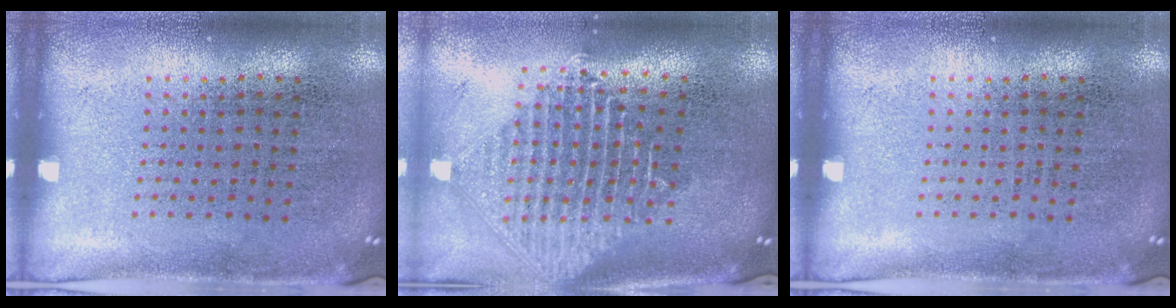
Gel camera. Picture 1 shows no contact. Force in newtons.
{"total": 2.3, "press": 1.8, "slide": 1.4}
{"total": 0.0}